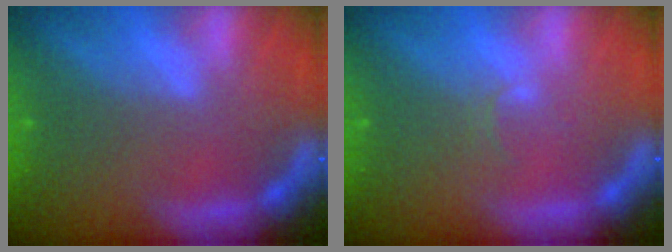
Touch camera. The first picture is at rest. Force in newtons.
{"total": 1.0}